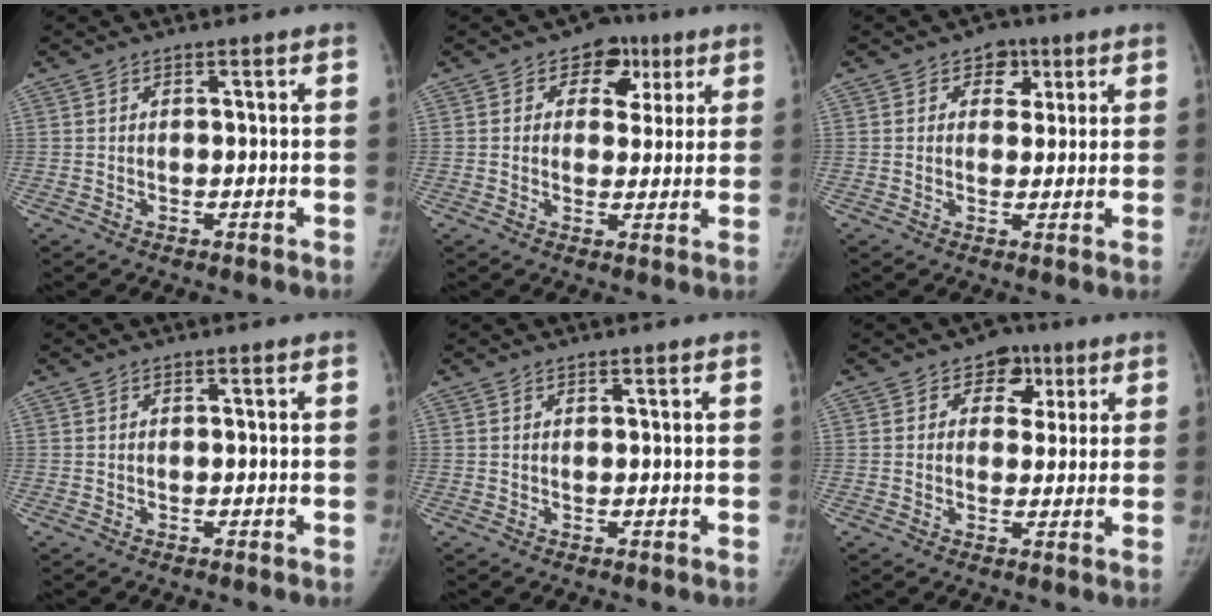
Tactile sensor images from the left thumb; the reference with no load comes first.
{"total": 7.3, "force": [3.2, 5.7, 3.3], "torque": [0.005, -0.003, 0.036]}
{"total": 4.6, "force": [2.0, 3.6, 1.9], "torque": [0.008, -0.003, 0.024]}
{"total": 0.0}
{"total": 0.5, "force": [0.4, 0.1, 0.3], "torque": [-0.005, -0.002, 0.007]}
{"total": 6.1, "force": [2.5, 4.9, 2.5], "torque": [0.008, -0.001, 0.028]}